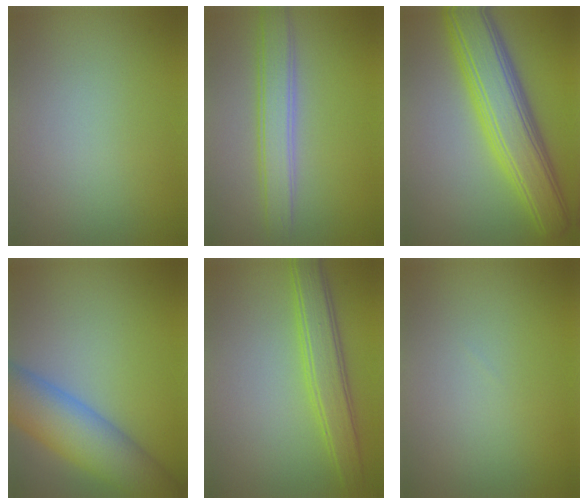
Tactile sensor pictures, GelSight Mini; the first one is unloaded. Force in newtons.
{"total": 3.9, "press": 3.9, "slide": 0.3}
{"total": 8.7, "press": 8.7, "slide": 0.4}
{"total": 8.6, "press": 8.6, "slide": 0.3}
{"total": 4.3, "press": 4.3, "slide": 0.1}
{"total": 0.0}